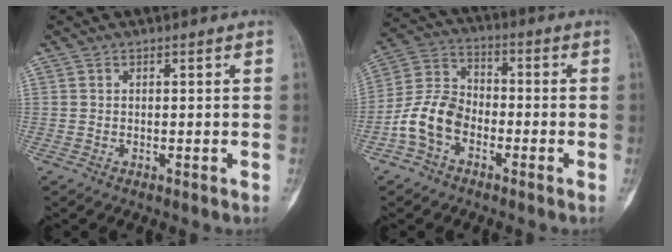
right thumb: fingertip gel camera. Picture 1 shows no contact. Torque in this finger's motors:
{"motor_torque": [1.42, 1.44, 0.74, -0.75, 0.05]}